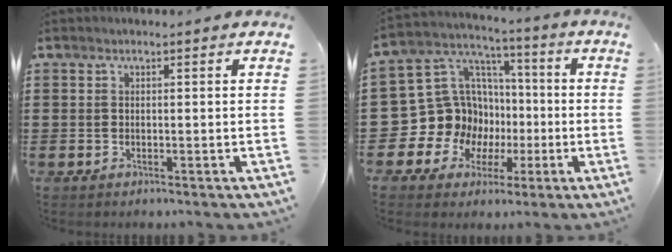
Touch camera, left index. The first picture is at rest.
{"total": 13.7, "force": [-1.4, 13.0, 3.9], "torque": [-0.125, -0.021, 0.000]}